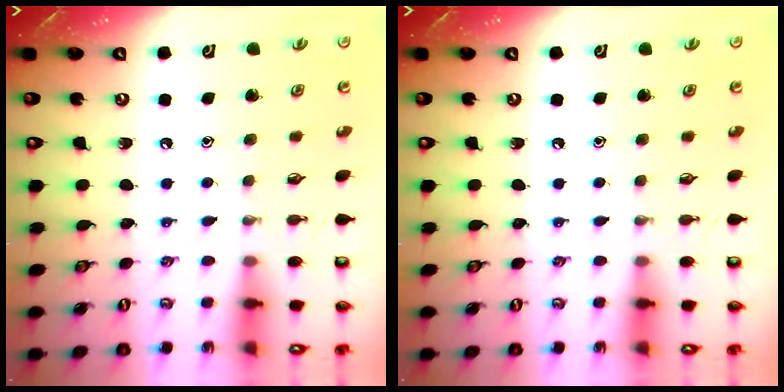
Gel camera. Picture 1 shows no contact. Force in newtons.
{"total": 0.0}